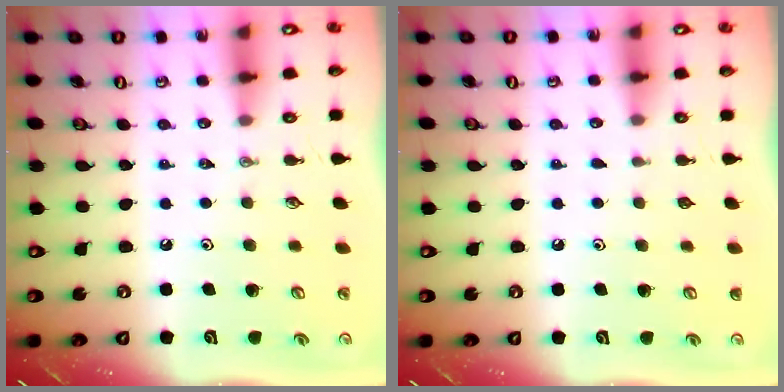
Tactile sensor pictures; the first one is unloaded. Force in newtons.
{"total": 0.8, "press": 0.8, "slide": 0.1}